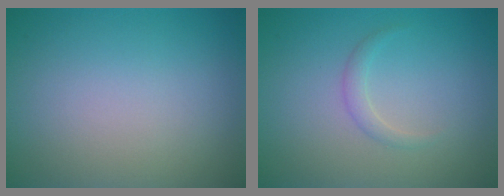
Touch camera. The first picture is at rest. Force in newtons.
{"total": 1.1, "press": 1.1, "slide": 0.1}